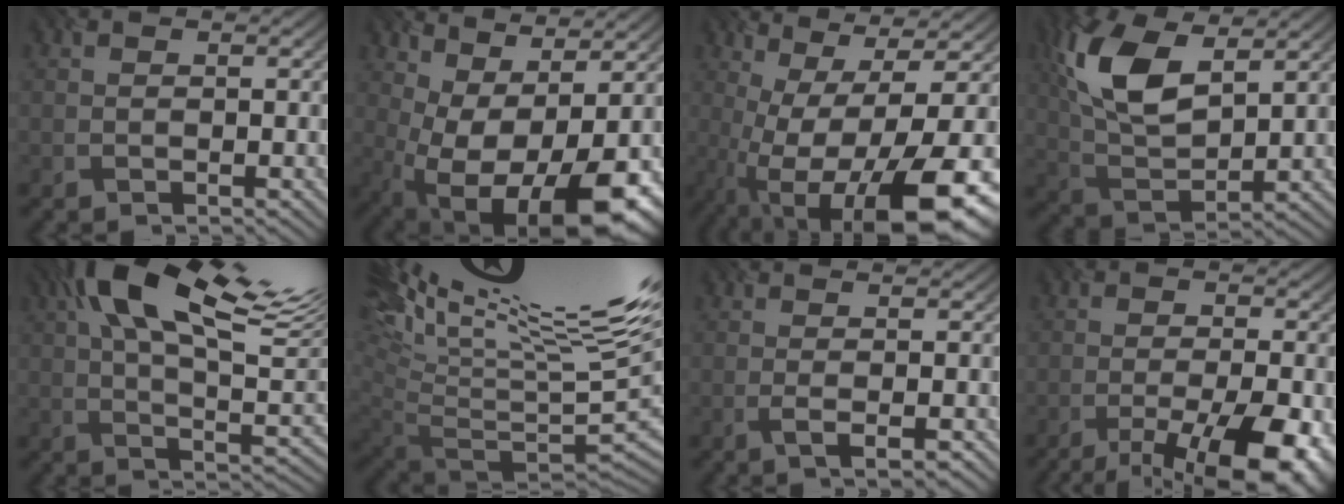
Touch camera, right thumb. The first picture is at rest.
{"total": 13.7, "force": [-1.5, 6.5, 11.9], "torque": [-0.184, -0.012, 0.017]}
{"total": 15.9, "force": [-5.3, 4.5, 14.3], "torque": [-0.241, -0.014, -0.070]}
{"total": 10.6, "force": [4.5, 5.2, 8.0], "torque": [-0.210, 0.016, 0.094]}
{"total": 18.0, "force": [7.7, 7.1, 14.6], "torque": [-0.265, 0.056, 0.118]}
{"total": 17.9, "force": [10.0, 4.8, 14.1], "torque": [-0.209, 0.051, 0.203]}
{"total": 2.5, "force": [-0.8, 0.4, 2.3], "torque": [-0.035, 0.012, -0.014]}
{"total": 11.9, "force": [-7.4, 3.5, 8.6], "torque": [-0.145, -0.013, -0.100]}